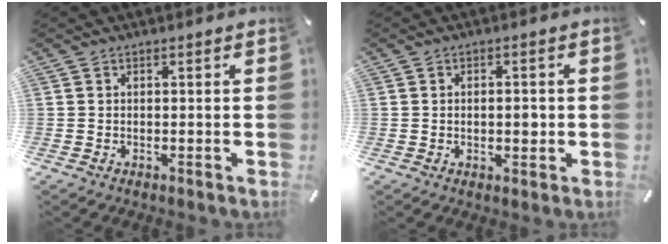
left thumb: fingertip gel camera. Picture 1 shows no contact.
{"total": 3.1, "force": [-0.1, 1.8, 2.5], "torque": [-0.030, -0.001, -0.005]}